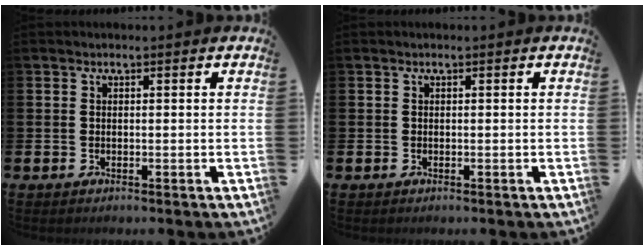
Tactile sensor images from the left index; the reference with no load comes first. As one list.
[{"total": 0.0}]